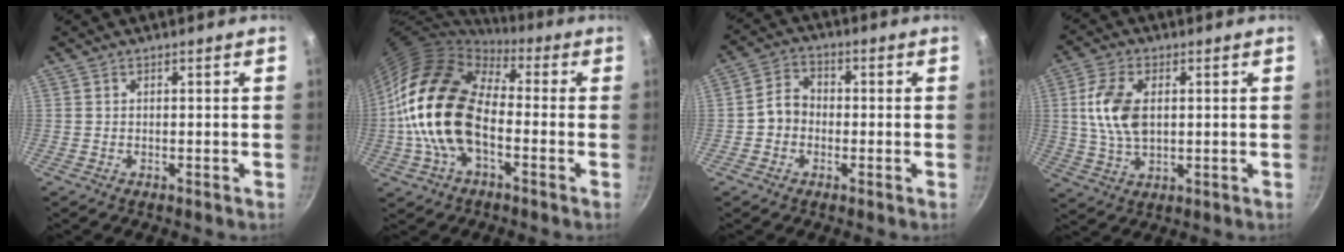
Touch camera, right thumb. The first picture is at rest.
{"total": 18.7, "force": [-2.1, 11.6, 14.5], "torque": [-0.248, 0.029, -0.053]}
{"total": 5.5, "force": [-0.9, 4.6, 2.8], "torque": [-0.021, 0.020, -0.029]}
{"total": 10.2, "force": [1.6, 6.0, 8.1], "torque": [-0.152, -0.002, 0.030]}